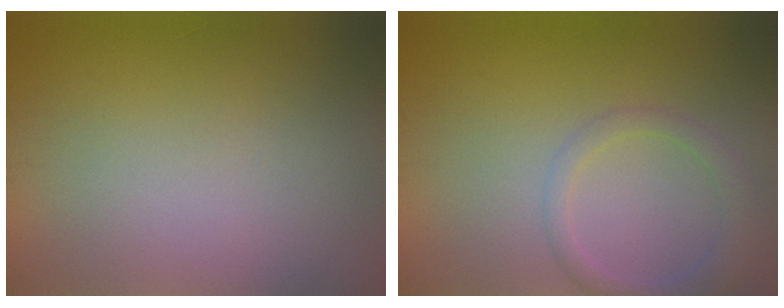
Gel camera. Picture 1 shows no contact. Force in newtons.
{"total": 2.7, "press": 2.7, "slide": 0.1}